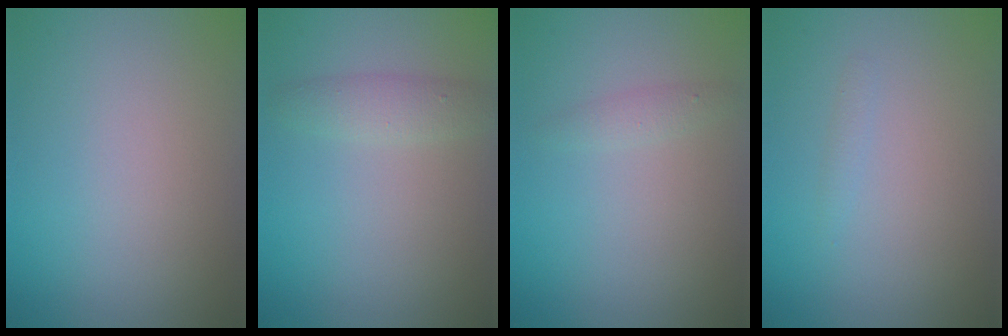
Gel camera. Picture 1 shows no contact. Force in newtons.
{"total": 1.9, "press": 1.9, "slide": 0.1}
{"total": 1.0, "press": 1.0, "slide": 0.1}
{"total": 0.6, "press": 0.6, "slide": 0.0}